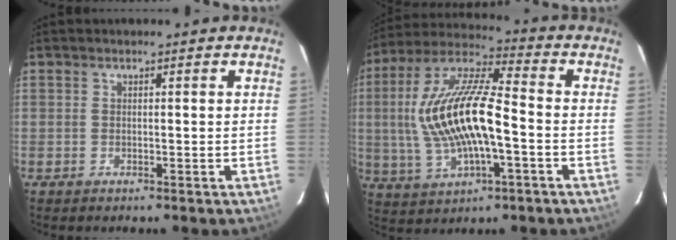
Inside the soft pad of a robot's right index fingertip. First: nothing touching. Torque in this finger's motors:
{"motor_torque": [1.45, -0.68, 1.05, 0.21]}